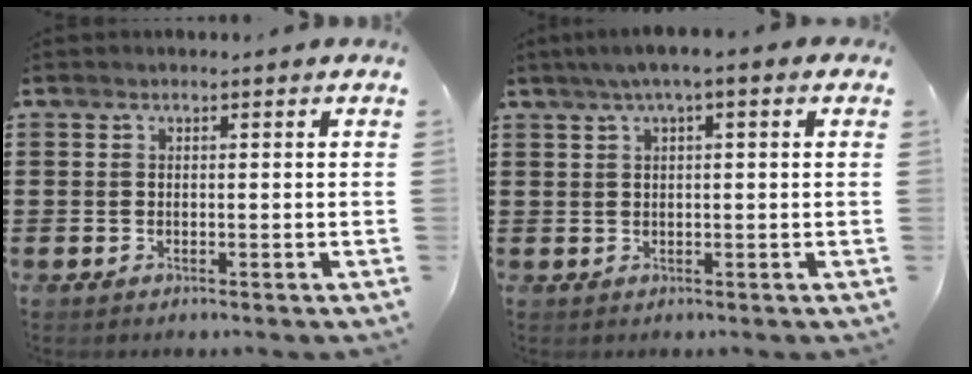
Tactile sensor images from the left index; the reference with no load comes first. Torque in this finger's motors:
{"motor_torque": [1.68, -0.45, 0.83, 0.20]}